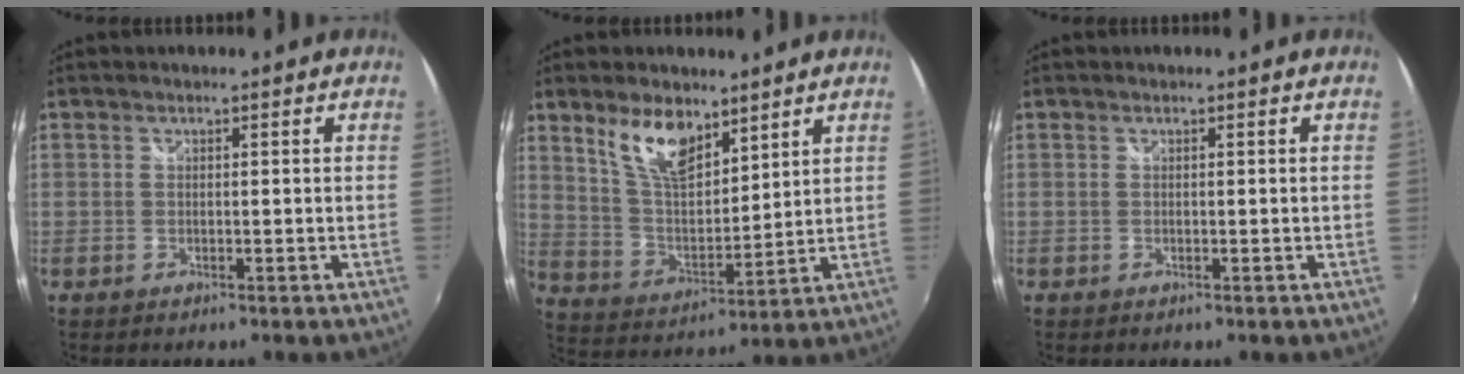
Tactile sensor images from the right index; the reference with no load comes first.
{"total": 11.4, "force": [7.4, 5.1, 7.0], "torque": [-0.130, 0.005, 0.147]}
{"total": 0.0}